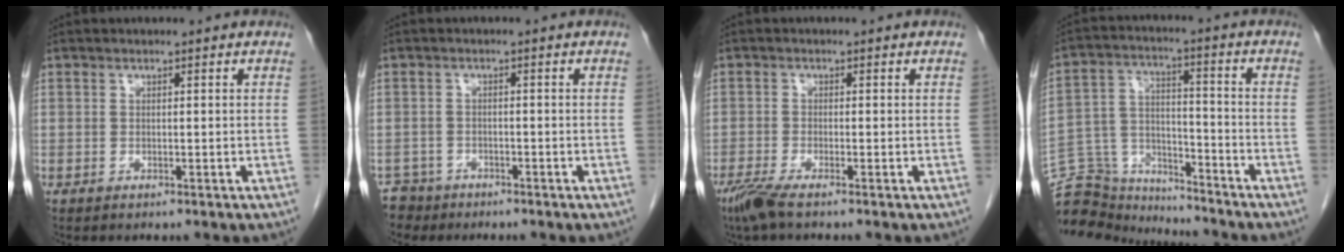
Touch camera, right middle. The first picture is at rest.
{"total": 3.7, "force": [-3.0, 2.1, -0.7], "torque": [0.010, 0.001, -0.057]}
{"total": 3.7, "force": [-2.7, 0.3, 2.6], "torque": [-0.057, -0.011, -0.056]}
{"total": 13.5, "force": [-13.1, 3.1, 1.1], "torque": [-0.030, 0.043, -0.223]}